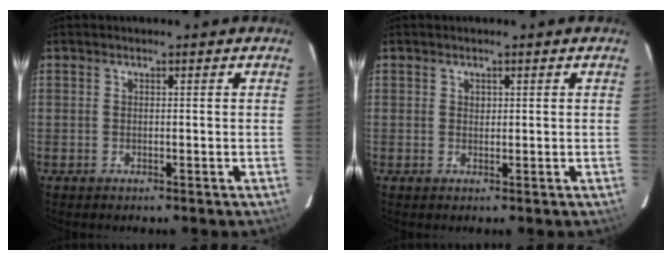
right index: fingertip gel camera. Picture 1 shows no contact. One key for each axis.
{"total": 0.8, "fx": 0.3, "fy": 0.7, "fz": 0.2, "tx": -0.001, "ty": 0.004, "tz": 0.006}